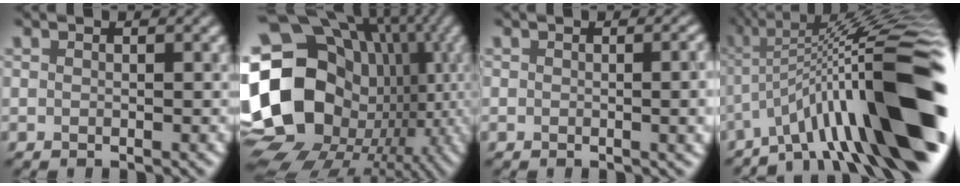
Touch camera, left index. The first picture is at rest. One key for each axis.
{"total": 20.8, "fx": -2.3, "fy": 17.2, "fz": 11.6, "tx": -0.204, "ty": -0.006, "tz": -0.058}
{"total": 3.4, "fx": -0.3, "fy": 1.7, "fz": 3.0, "tx": -0.023, "ty": -0.004, "tz": 0.000}
{"total": 16.3, "fx": -4.5, "fy": 3.4, "fz": 15.3, "tx": -0.216, "ty": 0.039, "tz": -0.073}